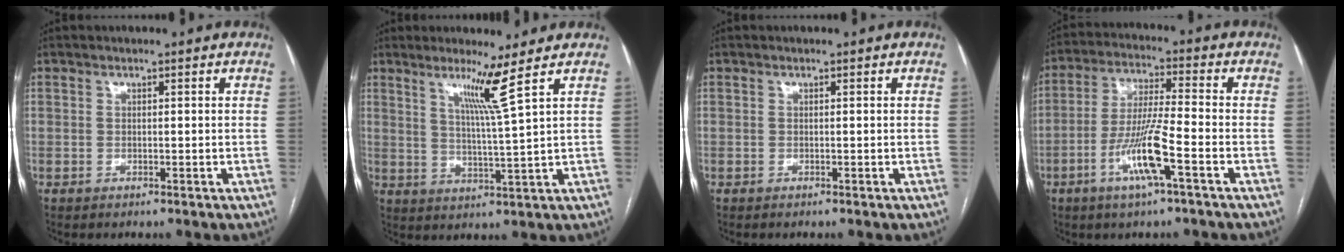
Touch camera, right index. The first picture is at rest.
{"total": 6.2, "force": [3.5, -2.4, 4.5], "torque": [-0.081, -0.020, 0.069]}
{"total": 0.0}
{"total": 9.9, "force": [-4.1, 0.1, 9.0], "torque": [-0.178, -0.004, -0.081]}